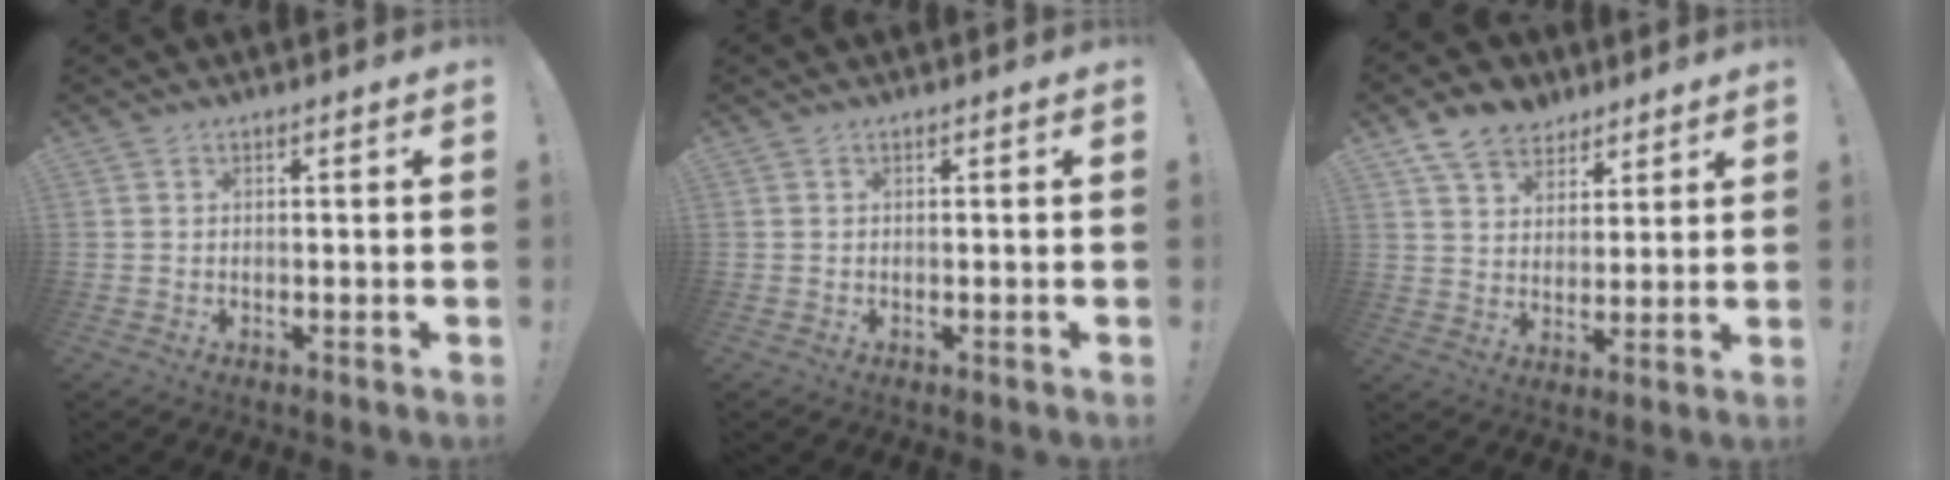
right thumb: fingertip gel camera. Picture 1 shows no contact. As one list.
[{"total": 0.0}, {"total": 10.2, "force": [7.2, 6.7, 2.7], "torque": [-0.048, -0.042, 0.142]}]